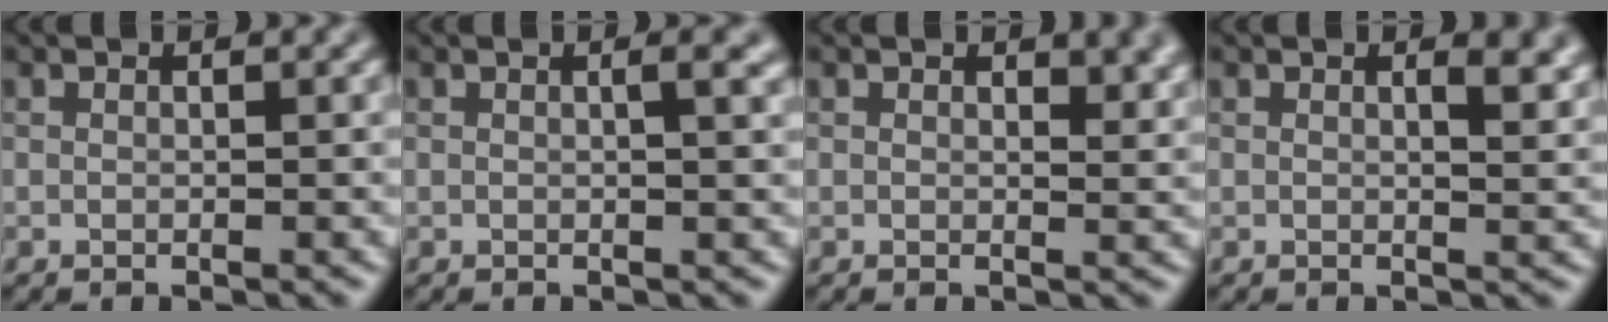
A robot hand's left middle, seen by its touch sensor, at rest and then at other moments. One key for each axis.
{"total": 2.0, "fx": 0.5, "fy": 0.6, "fz": 1.9, "tx": -0.020, "ty": 0.005, "tz": 0.001}
{"total": 2.3, "fx": 1.2, "fy": 0.9, "fz": 1.7, "tx": -0.020, "ty": -0.003, "tz": 0.021}
{"total": 2.7, "fx": 1.1, "fy": 1.0, "fz": 2.2, "tx": -0.021, "ty": 0.002, "tz": 0.016}